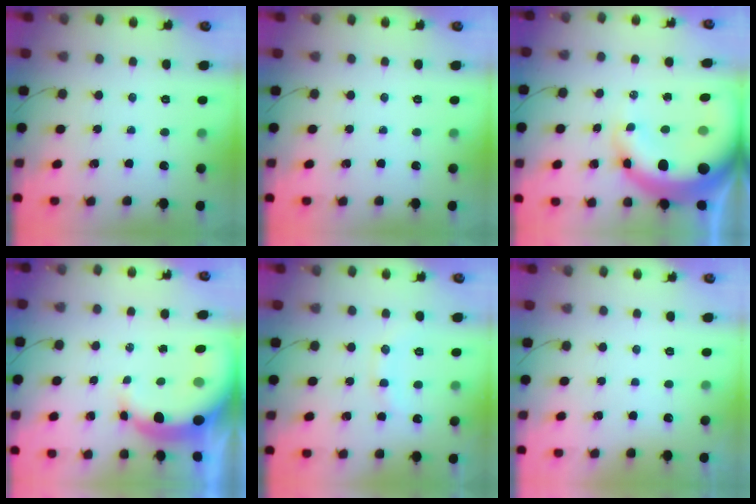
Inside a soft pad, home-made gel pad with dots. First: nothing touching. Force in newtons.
{"total": 0.0}
{"total": 18.4, "press": 18.0, "slide": 4.0}
{"total": 10.5, "press": 10.3, "slide": 2.0}
{"total": 8.6, "press": 8.6, "slide": 0.6}
{"total": 2.9, "press": 2.9, "slide": 0.1}